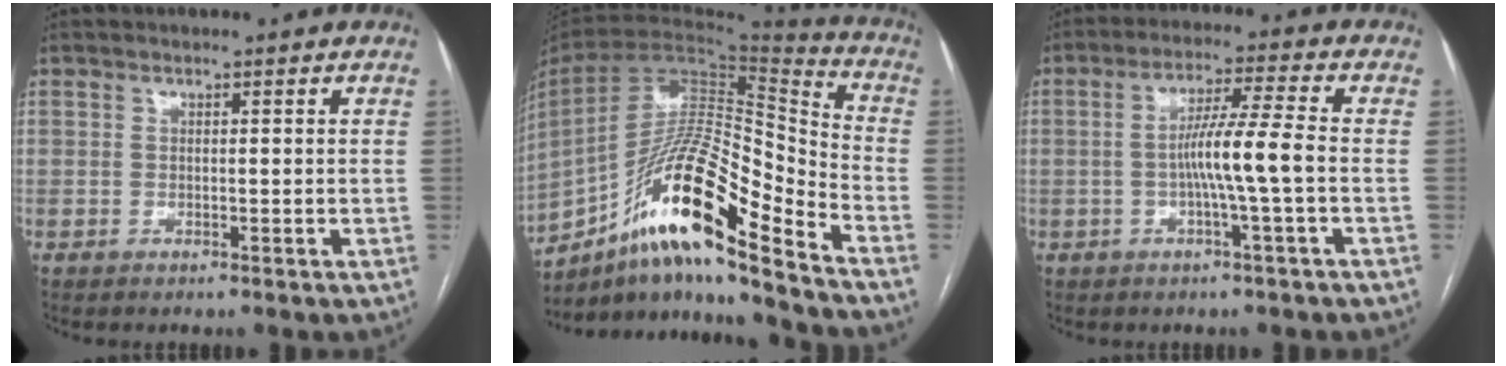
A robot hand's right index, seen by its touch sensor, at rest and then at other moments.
{"total": 20.7, "force": [-13.1, 2.2, 15.9], "torque": [-0.292, 0.008, -0.232]}
{"total": 7.5, "force": [-1.3, -0.9, 7.4], "torque": [-0.134, 0.008, -0.024]}